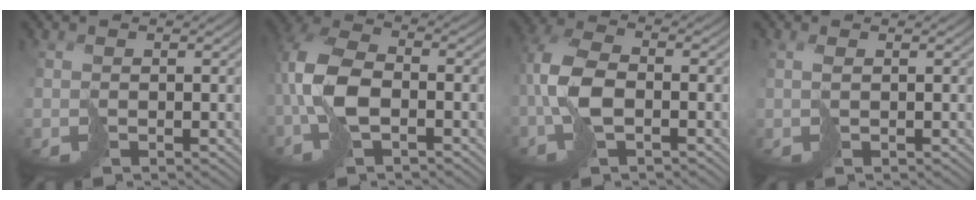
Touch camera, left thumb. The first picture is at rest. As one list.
[{"total": 9.2, "force": [-2.4, 4.9, 7.4], "torque": [-0.181, 0.004, -0.062]}, {"total": 8.1, "force": [-2.0, 4.2, 6.6], "torque": [-0.165, 0.006, -0.052]}, {"total": 1.3, "force": [0.4, 0.6, 1.1], "torque": [-0.031, 0.003, 0.007]}]